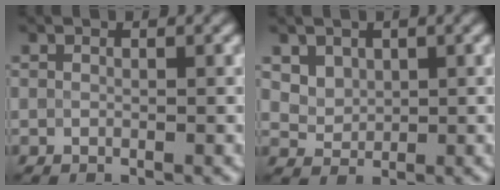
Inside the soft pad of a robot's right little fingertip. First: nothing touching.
{"total": 3.2, "force": [1.7, 2.3, 1.4], "torque": [-0.021, 0.009, 0.039]}